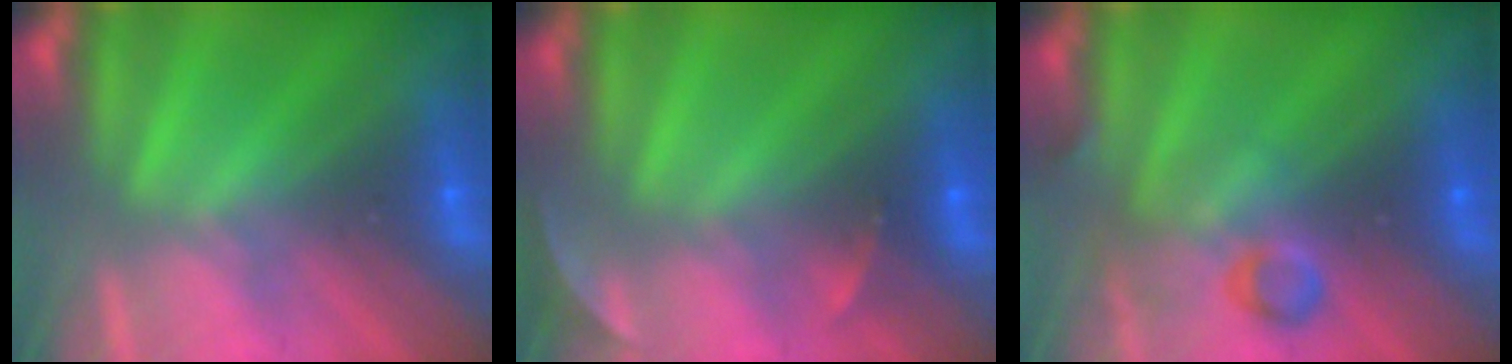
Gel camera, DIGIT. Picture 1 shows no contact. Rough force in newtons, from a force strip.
{"total": 1.9}
{"total": 2.9}